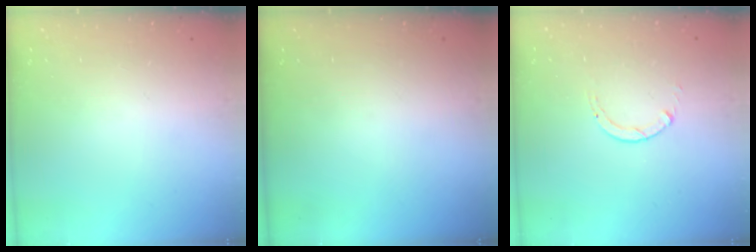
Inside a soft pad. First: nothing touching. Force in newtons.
{"total": 0.0}
{"total": 0.8, "press": 0.7, "slide": 0.1}